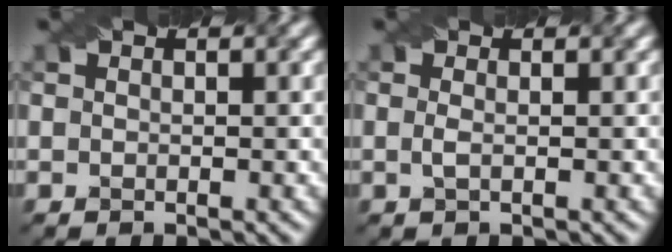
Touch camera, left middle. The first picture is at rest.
{"total": 0.8, "force": [0.0, 0.2, 0.8], "torque": [-0.020, 0.001, -0.001]}